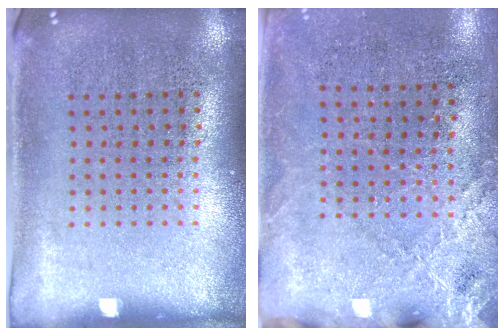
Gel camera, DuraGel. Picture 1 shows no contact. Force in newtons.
{"total": 2.6, "press": 2.4, "slide": 1.0}